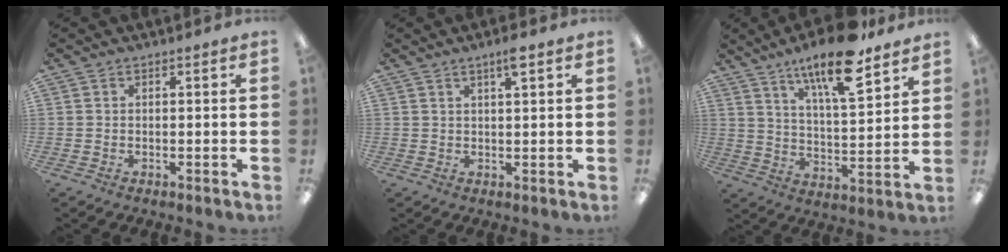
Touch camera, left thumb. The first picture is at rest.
{"total": 3.5, "force": [2.4, 0.3, 2.5], "torque": [-0.049, -0.003, 0.039]}
{"total": 15.6, "force": [11.6, 4.0, 9.7], "torque": [-0.160, -0.062, 0.191]}